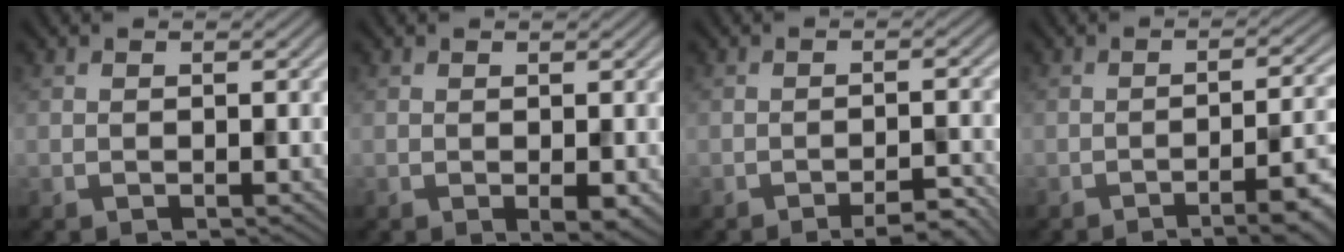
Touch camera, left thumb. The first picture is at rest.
{"total": 1.4, "force": [-0.1, 0.7, 1.2], "torque": [-0.017, -0.007, -0.001]}
{"total": 3.6, "force": [-2.7, 0.5, 2.4], "torque": [-0.033, 0.008, -0.044]}
{"total": 7.7, "force": [-4.2, 1.5, 6.3], "torque": [-0.085, 0.002, -0.064]}